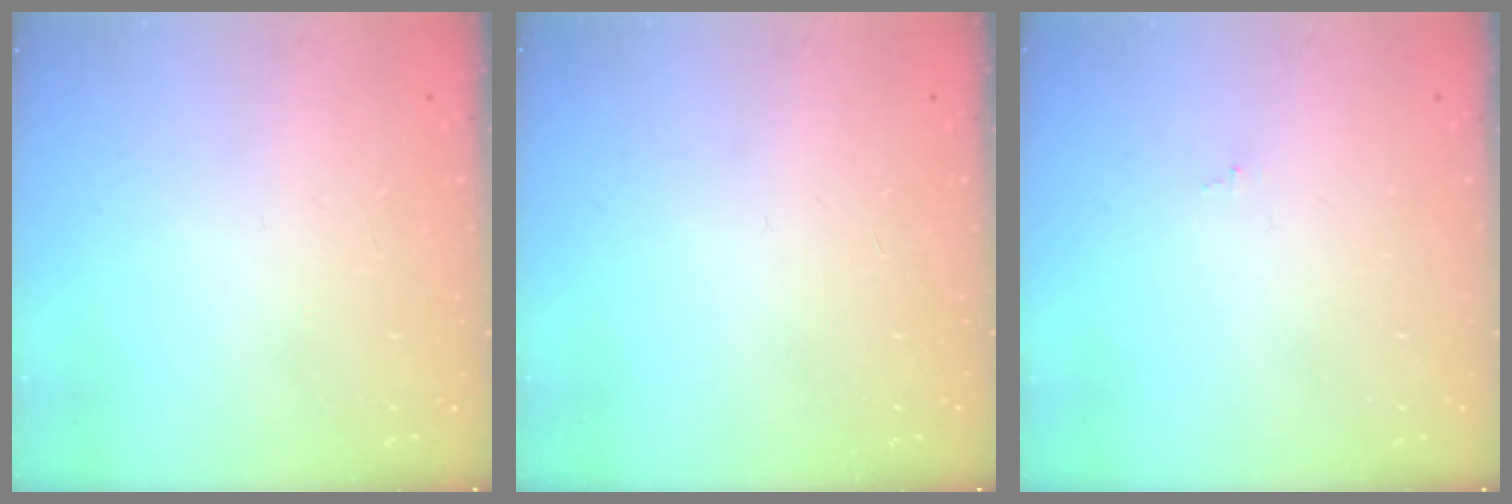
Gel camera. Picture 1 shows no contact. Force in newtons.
{"total": 0.0}
{"total": 0.0}